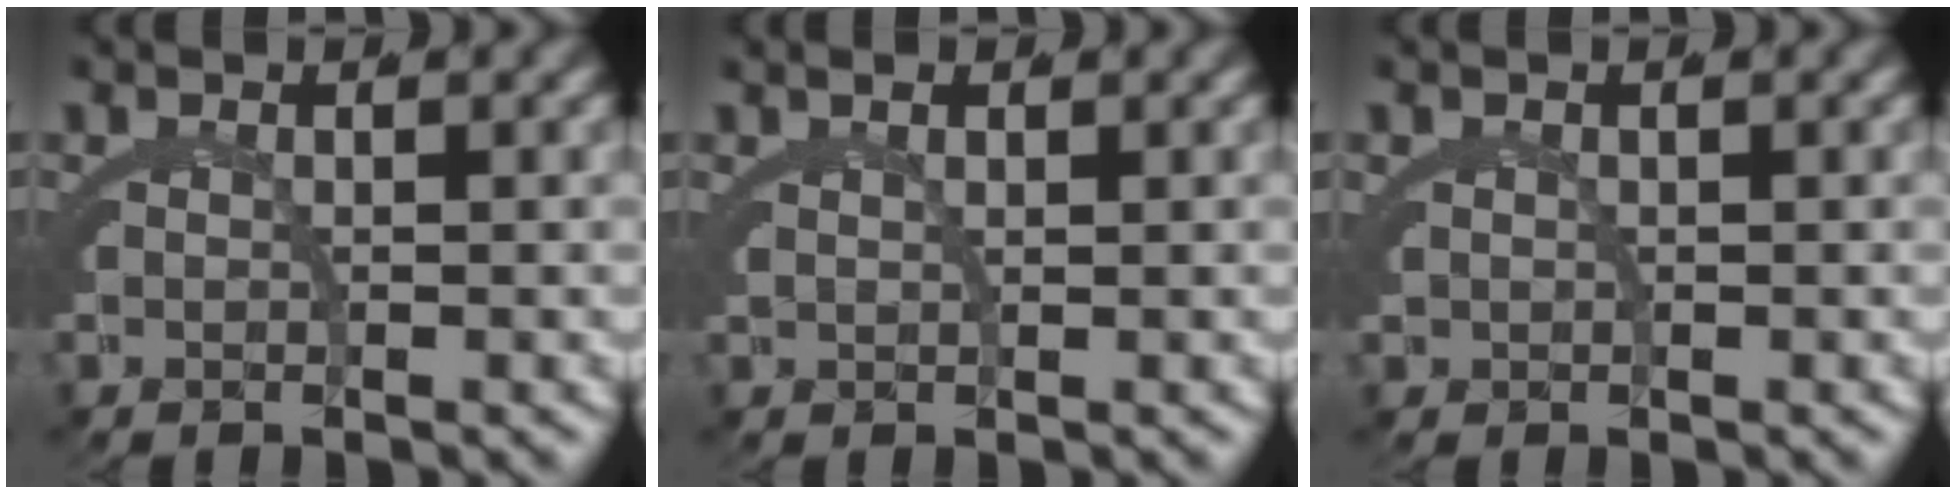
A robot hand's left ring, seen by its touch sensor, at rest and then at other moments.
{"total": 1.7, "force": [1.4, 0.4, 1.0], "torque": [-0.012, 0.004, 0.026]}
{"total": 0.9, "force": [0.2, 0.8, 0.2], "torque": [-0.010, -0.005, 0.007]}